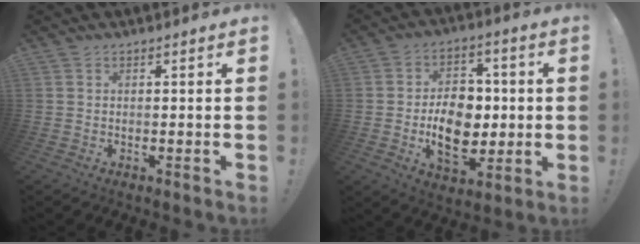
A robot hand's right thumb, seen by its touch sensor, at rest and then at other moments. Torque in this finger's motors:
{"motor_torque": [0.33, 0.32, 0.21, 0.10, 0.34]}